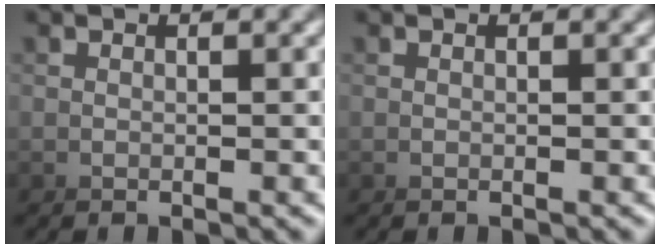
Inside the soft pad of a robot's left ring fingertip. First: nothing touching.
{"total": 0.0}